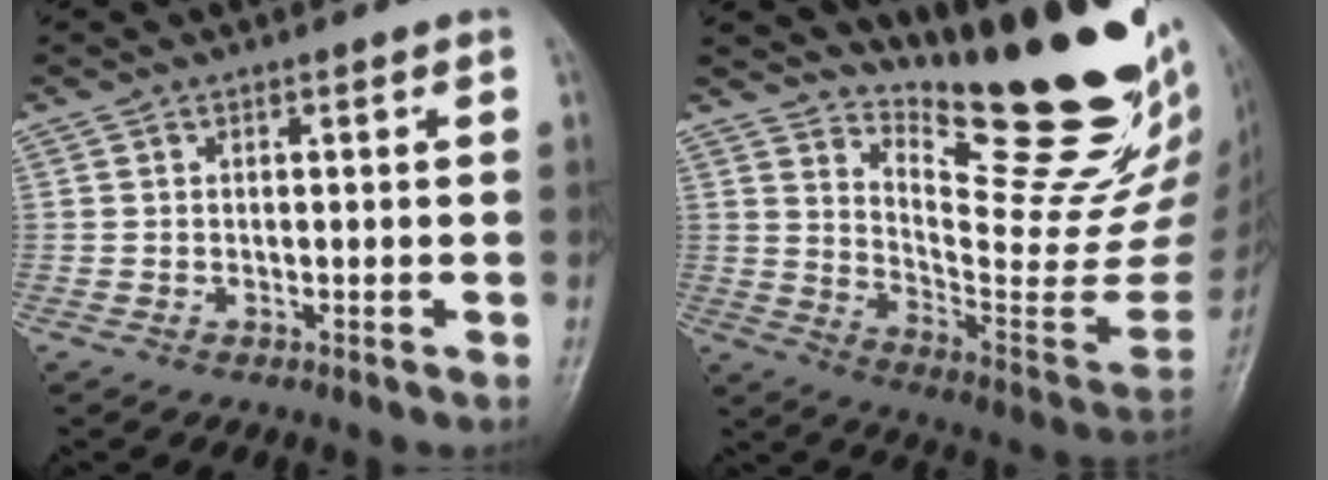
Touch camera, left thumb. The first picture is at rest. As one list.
[{"total": 27.5, "force": [20.0, 7.1, 17.6], "torque": [-0.219, -0.150, 0.293]}]